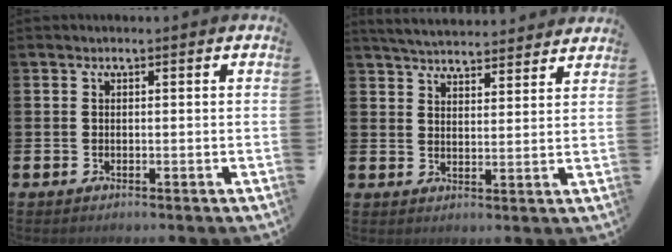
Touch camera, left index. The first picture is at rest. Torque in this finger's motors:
{"motor_torque": [1.05, -1.09, 0.58, 0.06]}